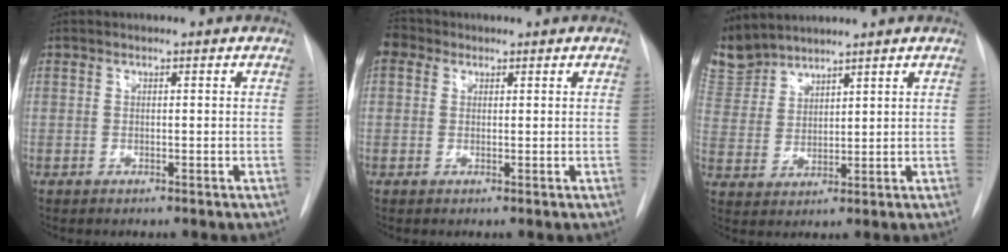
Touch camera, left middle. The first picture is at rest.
{"total": 3.2, "force": [1.6, 2.5, 1.1], "torque": [-0.026, 0.019, 0.029]}
{"total": 7.7, "force": [7.3, 2.3, 0.3], "torque": [-0.014, 0.009, 0.161]}